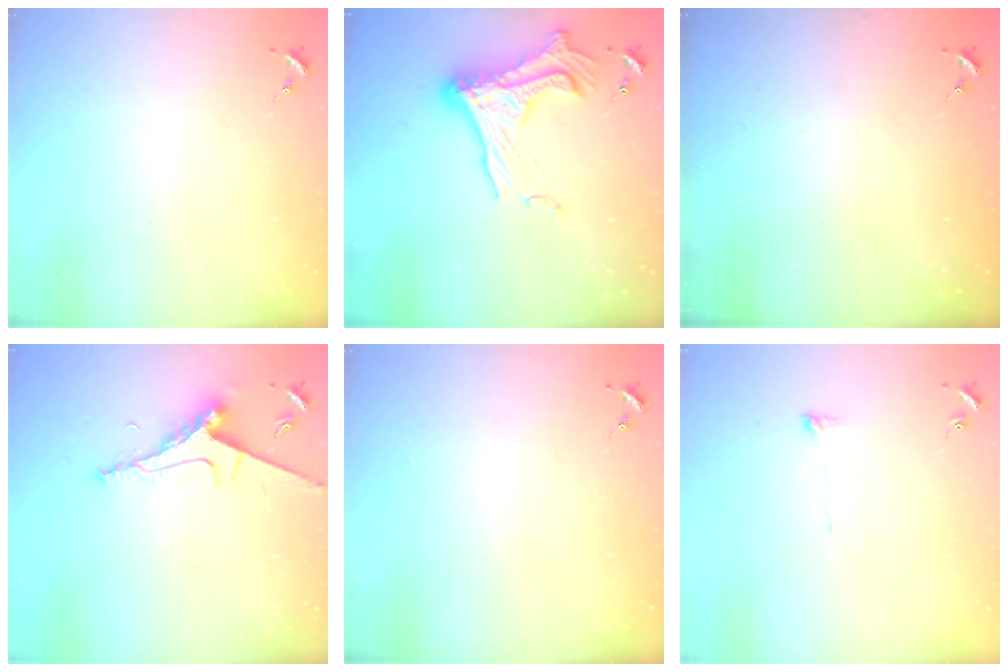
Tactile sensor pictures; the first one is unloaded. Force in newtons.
{"total": 19.2, "press": 19.1, "slide": 2.0}
{"total": 0.0}
{"total": 9.3, "press": 9.2, "slide": 1.2}
{"total": 0.0}
{"total": 4.5, "press": 4.4, "slide": 0.4}